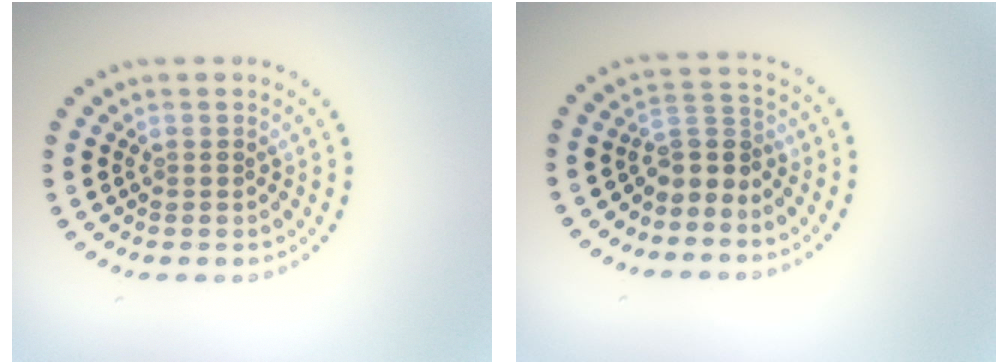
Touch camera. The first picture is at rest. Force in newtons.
{"total": 2.7, "press": 1.9, "slide": 1.9}